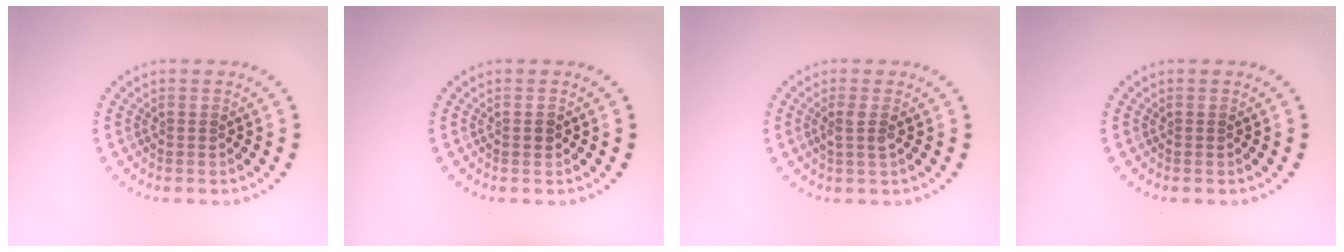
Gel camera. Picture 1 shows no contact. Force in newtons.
{"total": 1.0, "press": 1.0, "slide": 0.1}
{"total": 1.4, "press": 1.1, "slide": 0.9}
{"total": 0.0}